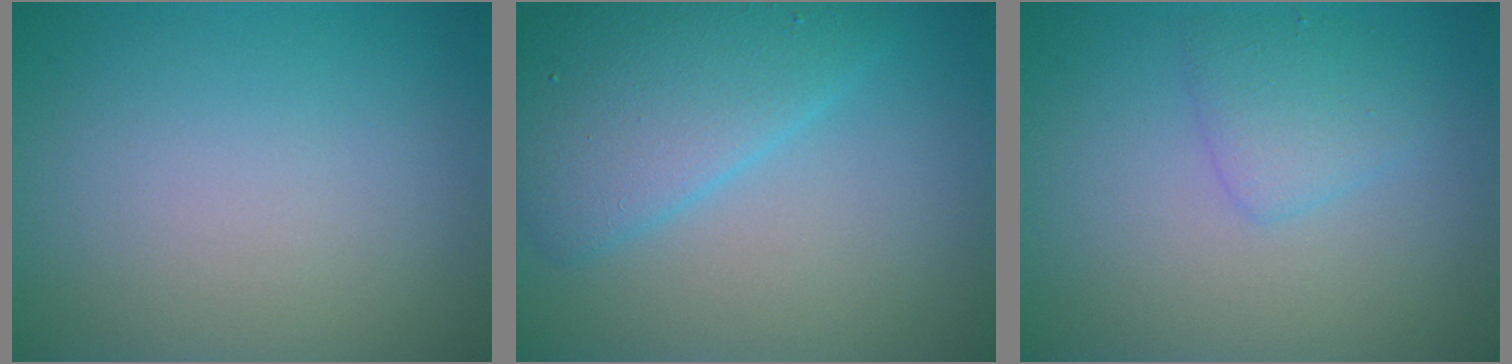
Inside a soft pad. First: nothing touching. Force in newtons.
{"total": 5.3, "press": 5.3, "slide": 0.2}
{"total": 2.2, "press": 2.2, "slide": 0.1}